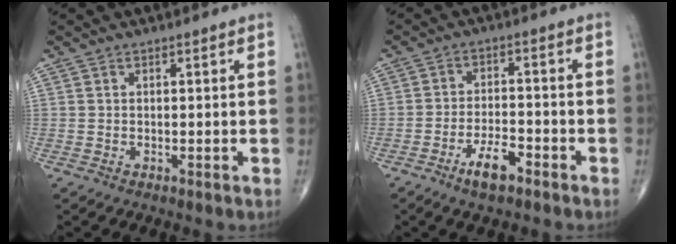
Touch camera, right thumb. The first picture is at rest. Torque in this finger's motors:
{"motor_torque": [0.62, 0.67, 0.31, -0.55, 0.01]}